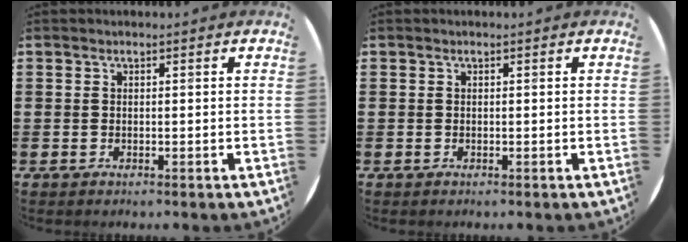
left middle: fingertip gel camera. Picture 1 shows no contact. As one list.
[{"total": 0.0}]